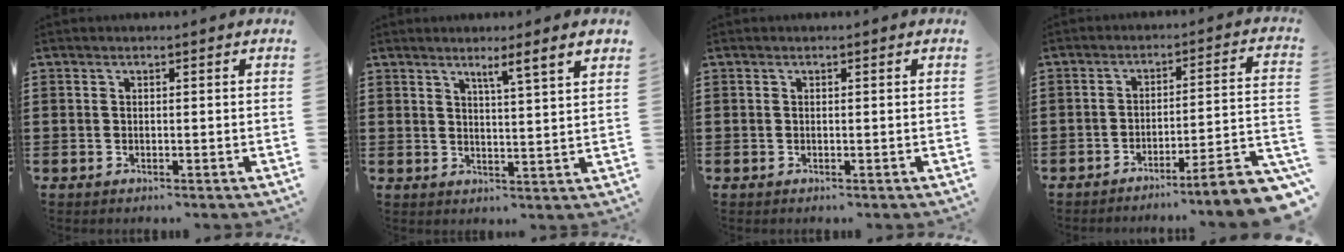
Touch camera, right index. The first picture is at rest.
{"total": 3.0, "force": [1.9, -0.6, 2.2], "torque": [-0.042, -0.009, 0.026]}
{"total": 0.0}
{"total": 5.6, "force": [-4.3, -0.4, 3.6], "torque": [-0.059, -0.023, -0.085]}